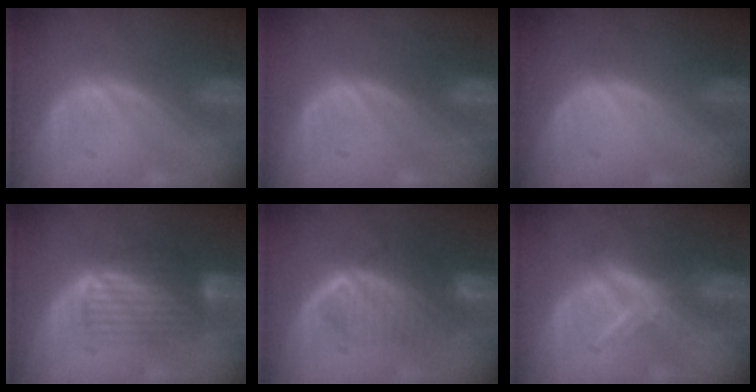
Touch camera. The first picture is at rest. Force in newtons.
{"total": 0.0}
{"total": 0.0}
{"total": 7.4, "press": 6.8, "slide": 2.9}
{"total": 7.6, "press": 6.9, "slide": 3.2}
{"total": 5.4, "press": 5.4, "slide": 0.7}